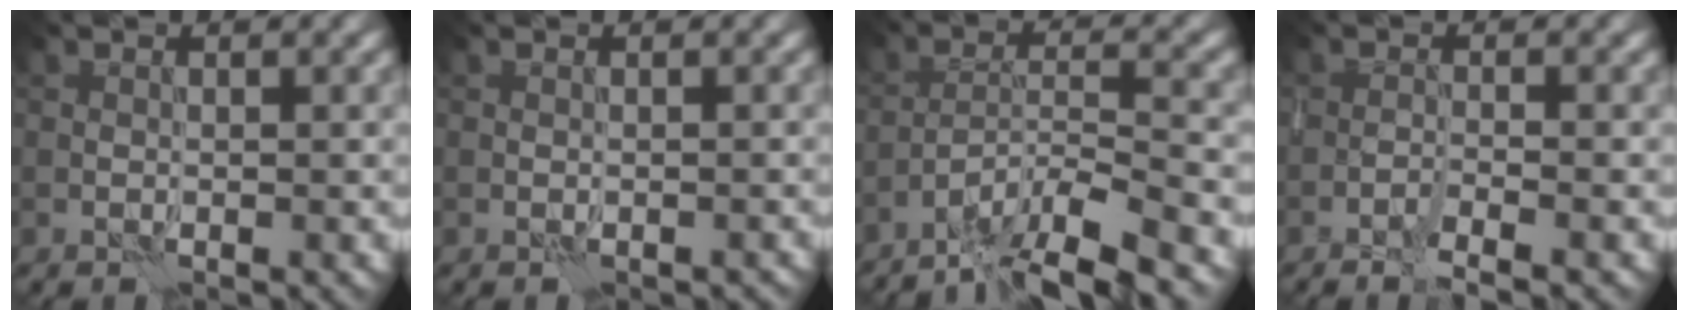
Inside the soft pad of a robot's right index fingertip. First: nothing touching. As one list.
[{"total": 0.0}, {"total": 8.4, "force": [-6.8, 1.1, 4.7], "torque": [-0.069, 0.007, -0.116]}, {"total": 2.0, "force": [-1.5, 0.1, 1.4], "torque": [-0.023, 0.003, -0.031]}]